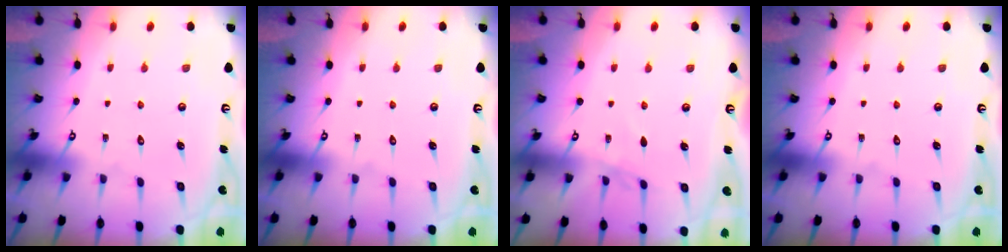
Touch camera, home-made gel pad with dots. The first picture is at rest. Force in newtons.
{"total": 0.0}
{"total": 4.1, "press": 4.1, "slide": 0.5}
{"total": 0.0}